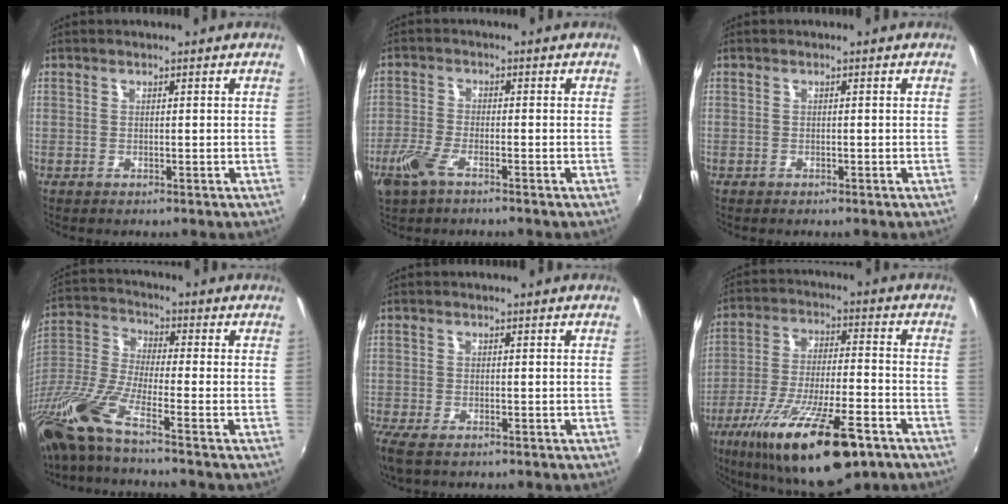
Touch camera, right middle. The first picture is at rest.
{"total": 5.5, "force": [-3.5, 1.8, 3.8], "torque": [-0.096, -0.010, -0.070]}
{"total": 0.5, "force": [-0.4, 0.2, 0.1], "torque": [-0.005, 0.000, -0.006]}
{"total": 12.4, "force": [-8.8, 0.1, 8.7], "torque": [-0.185, -0.027, -0.184]}
{"total": 4.6, "force": [-3.2, 1.4, 3.0], "torque": [-0.068, -0.018, -0.056]}
{"total": 22.2, "force": [-13.4, 5.9, 16.7], "torque": [-0.305, -0.047, -0.216]}